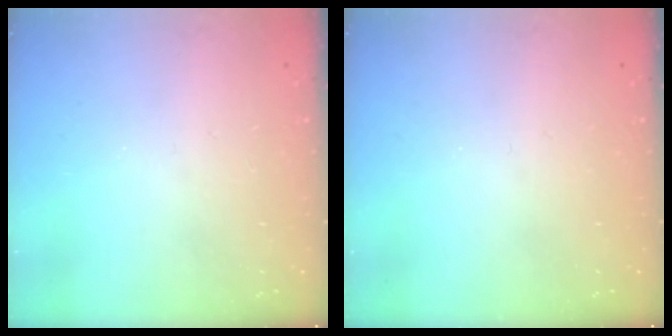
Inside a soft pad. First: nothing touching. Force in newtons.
{"total": 0.0}